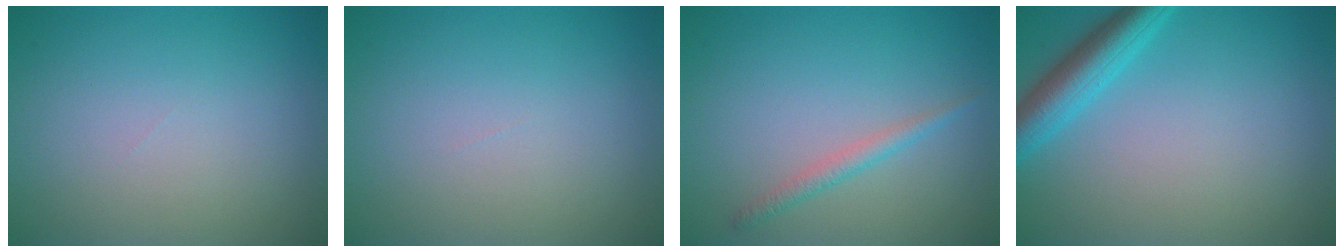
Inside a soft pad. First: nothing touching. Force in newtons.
{"total": 0.0}
{"total": 1.5, "press": 1.5, "slide": 0.0}
{"total": 4.1, "press": 4.1, "slide": 0.3}